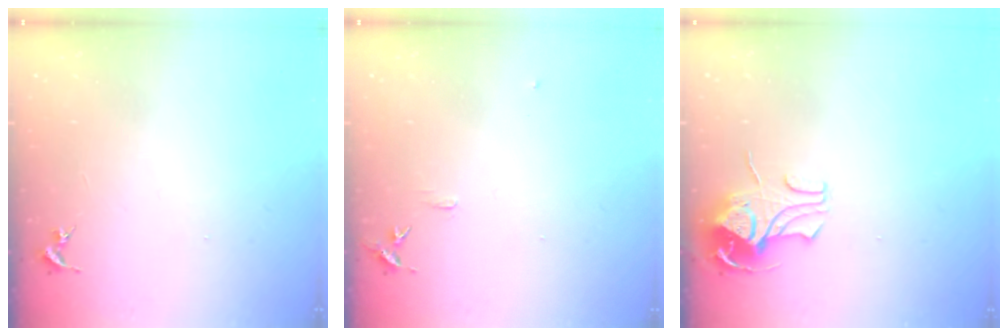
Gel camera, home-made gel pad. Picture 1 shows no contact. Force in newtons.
{"total": 5.8, "press": 5.8, "slide": 0.6}
{"total": 8.5, "press": 8.4, "slide": 0.8}